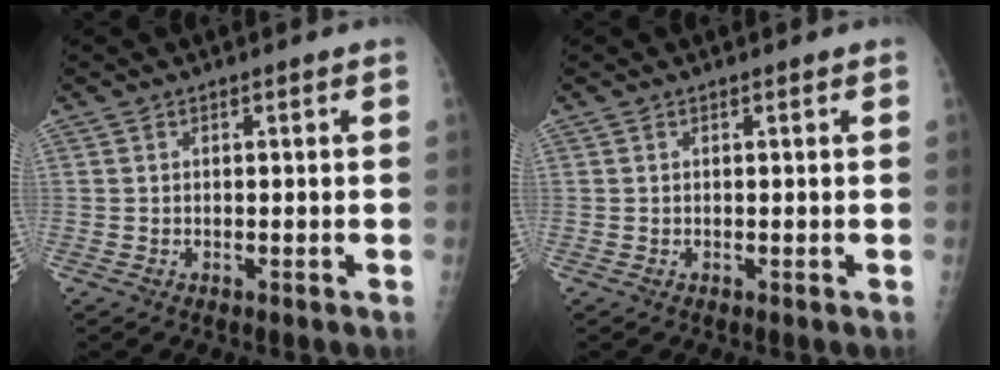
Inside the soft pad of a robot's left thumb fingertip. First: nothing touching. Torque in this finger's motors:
{"motor_torque": [-0.01, 0.07, -0.07, -0.07, 0.00]}